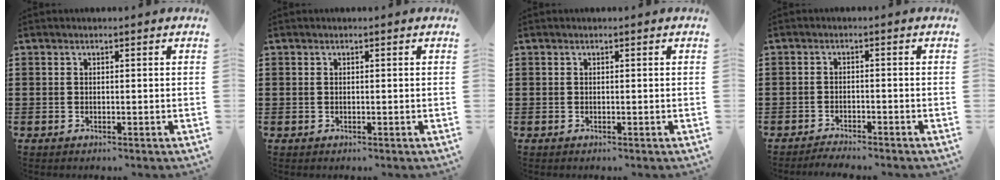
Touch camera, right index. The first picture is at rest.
{"total": 0.0}
{"total": 0.0}
{"total": 1.9, "force": [-1.9, 0.1, 0.0], "torque": [-0.005, 0.003, -0.039]}